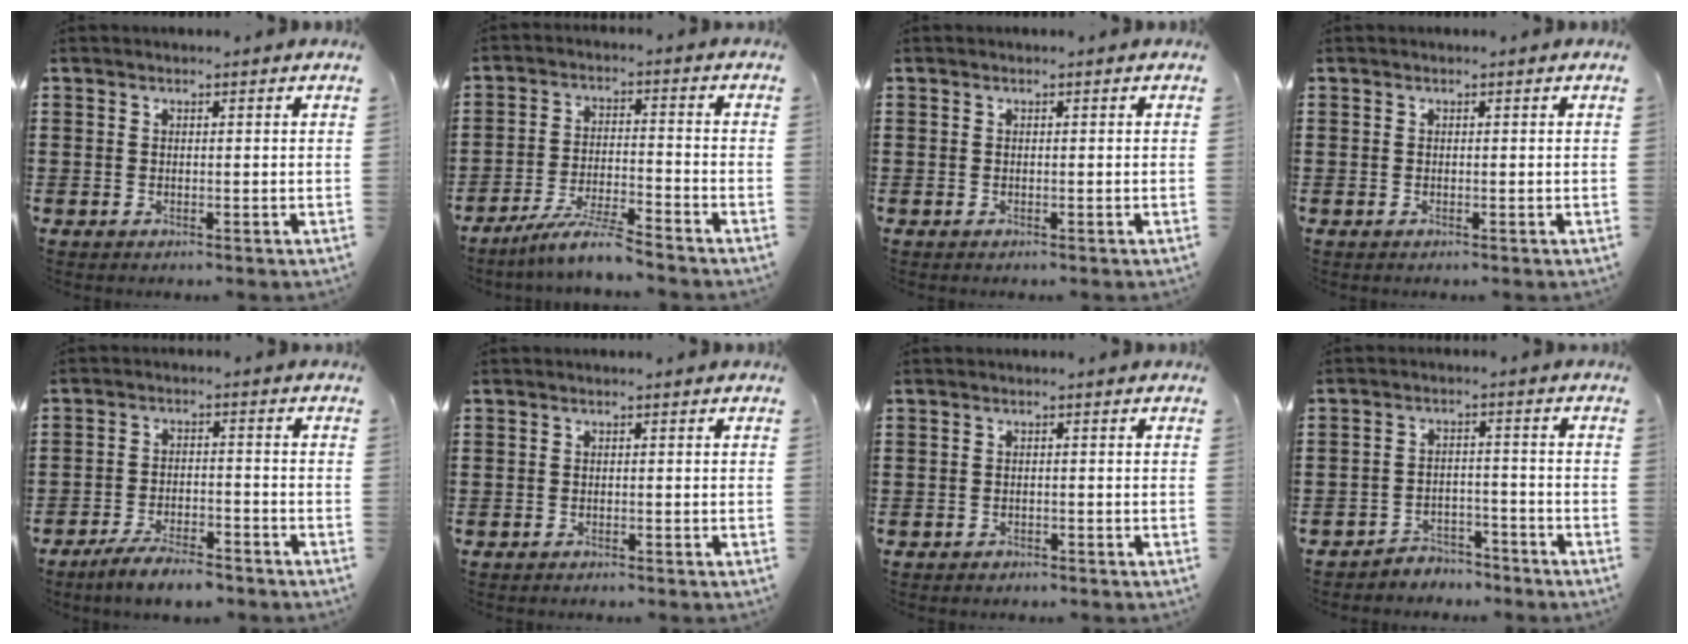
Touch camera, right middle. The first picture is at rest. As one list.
[{"total": 6.5, "force": [-5.8, -0.2, 2.8], "torque": [-0.064, -0.014, -0.112]}, {"total": 0.0}, {"total": 0.0}, {"total": 5.2, "force": [-4.6, 0.8, 2.1], "torque": [-0.047, -0.002, -0.092]}, {"total": 0.7, "force": [-0.7, 0.1, 0.0], "torque": [-0.002, 0.000, -0.014]}, {"total": 1.0, "force": [-0.9, 0.4, 0.0], "torque": [-0.004, 0.001, -0.021]}, {"total": 3.7, "force": [-3.7, 0.8, -0.2], "torque": [-0.005, 0.002, -0.078]}]